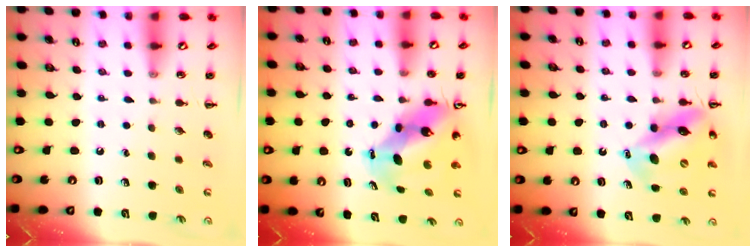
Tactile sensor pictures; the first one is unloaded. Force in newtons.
{"total": 9.6, "press": 9.2, "slide": 2.8}
{"total": 13.3, "press": 12.7, "slide": 4.0}